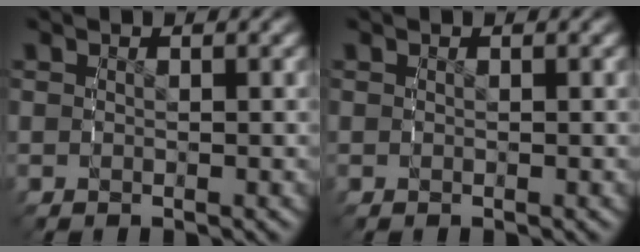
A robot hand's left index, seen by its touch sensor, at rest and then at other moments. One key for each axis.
{"total": 0.0}